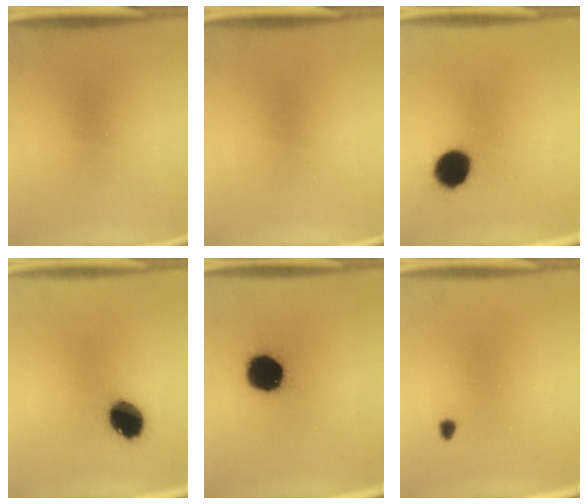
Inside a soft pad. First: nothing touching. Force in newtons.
{"total": 0.0}
{"total": 9.7}
{"total": 10.2}
{"total": 16.0}
{"total": 1.0}